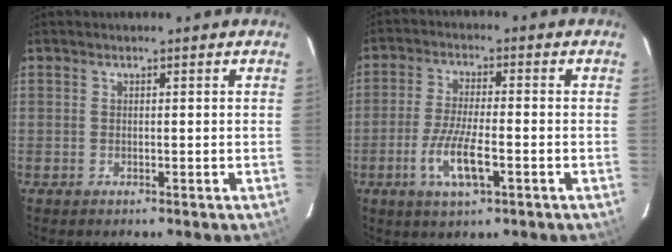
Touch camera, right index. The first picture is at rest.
{"total": 8.2, "force": [-3.2, 1.9, 7.3], "torque": [-0.150, -0.011, -0.061]}